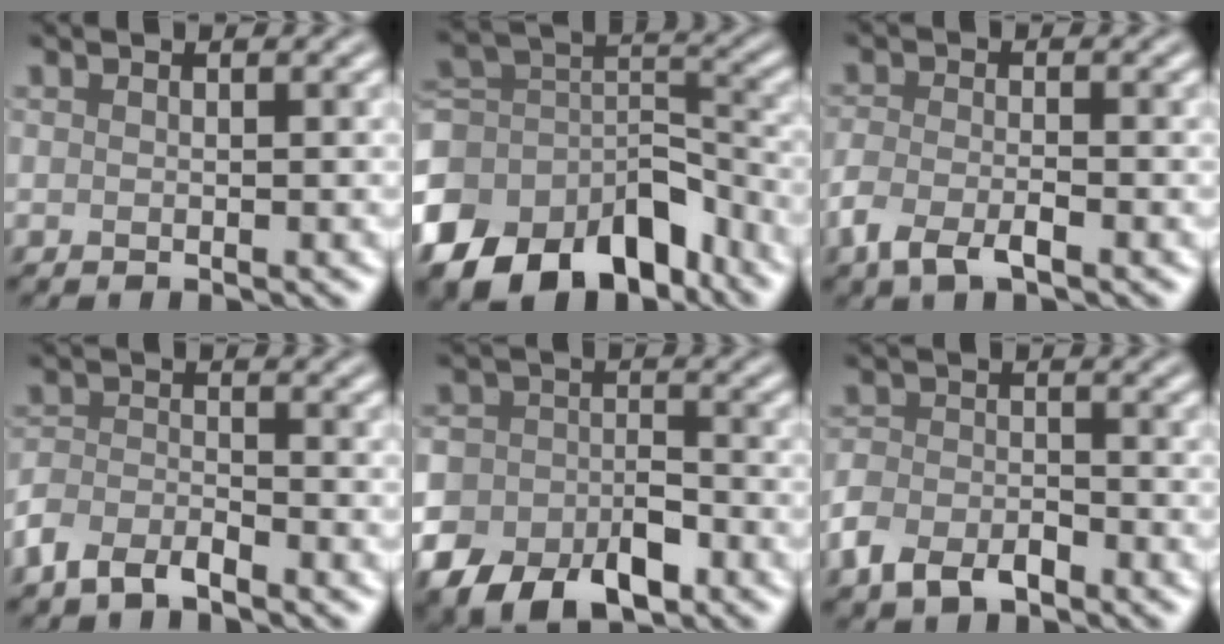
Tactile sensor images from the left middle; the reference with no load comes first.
{"total": 14.1, "force": [-9.1, 8.6, 6.6], "torque": [-0.159, -0.018, -0.143]}
{"total": 3.4, "force": [-2.0, 1.3, 2.4], "torque": [-0.053, -0.004, -0.045]}
{"total": 3.2, "force": [-2.5, 1.2, 1.6], "torque": [-0.033, 0.002, -0.060]}
{"total": 8.8, "force": [-5.0, 5.7, 4.6], "torque": [-0.075, -0.021, -0.084]}
{"total": 3.9, "force": [-2.5, 2.2, 2.0], "torque": [-0.038, -0.004, -0.058]}